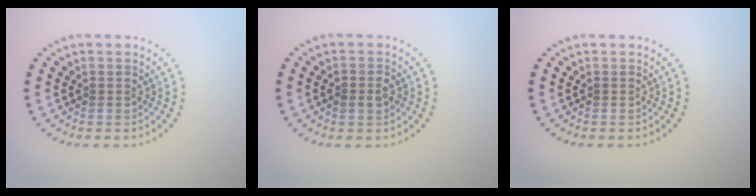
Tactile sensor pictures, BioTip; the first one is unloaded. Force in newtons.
{"total": 1.5, "press": 1.5, "slide": 0.2}
{"total": 0.0}